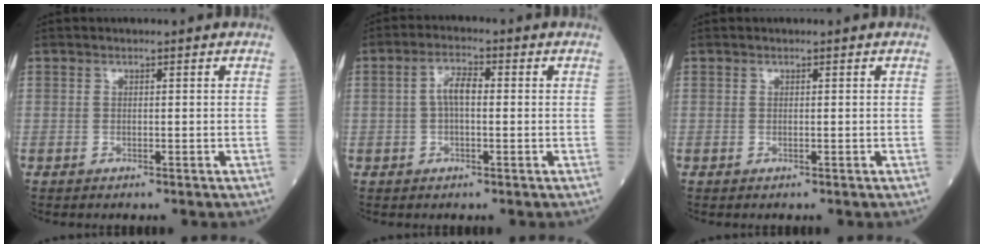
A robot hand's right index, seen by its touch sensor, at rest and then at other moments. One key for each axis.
{"total": 3.9, "fx": 0.1, "fy": 1.4, "fz": 3.6, "tx": -0.074, "ty": 0.013, "tz": 0.001}
{"total": 0.0}